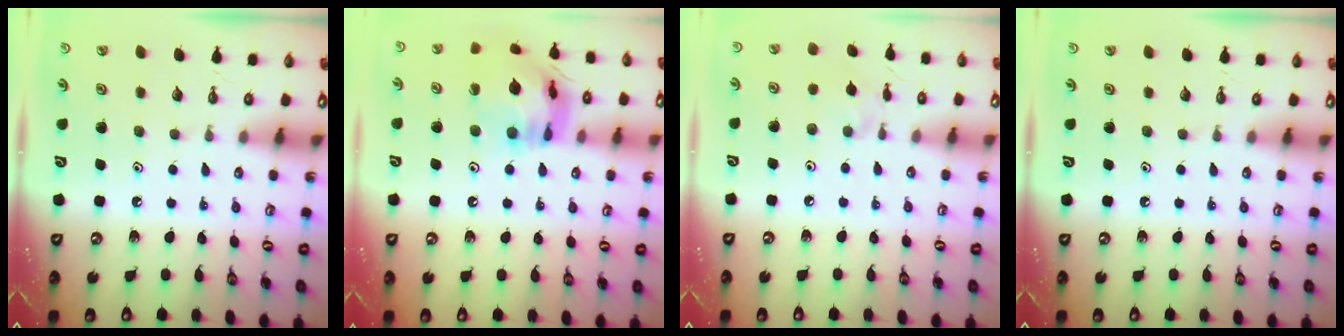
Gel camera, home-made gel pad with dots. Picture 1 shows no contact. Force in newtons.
{"total": 16.4, "press": 16.4, "slide": 1.3}
{"total": 2.4, "press": 2.3, "slide": 0.5}
{"total": 0.0}